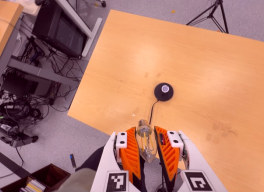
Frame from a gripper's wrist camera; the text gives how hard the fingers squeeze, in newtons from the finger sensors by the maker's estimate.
{"total": 21.7, "left": 24.5, "right": 18.8}